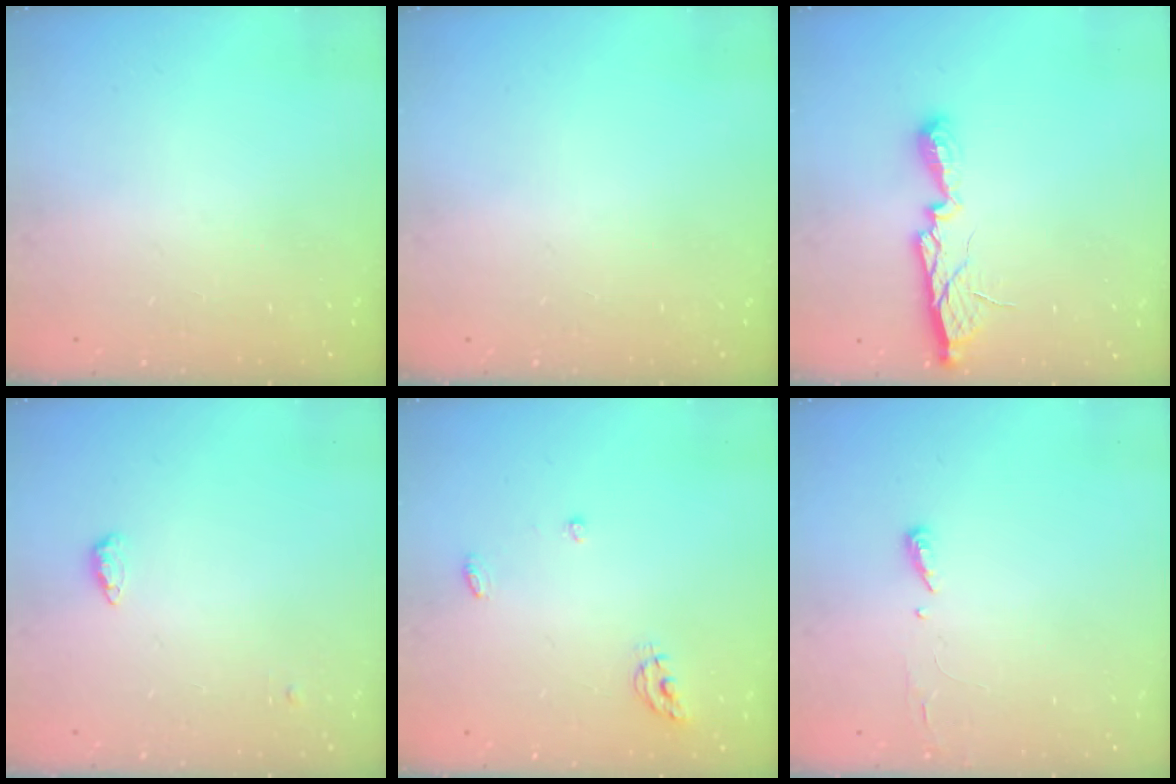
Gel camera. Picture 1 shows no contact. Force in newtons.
{"total": 0.0}
{"total": 9.7, "press": 9.7, "slide": 0.9}
{"total": 8.7, "press": 5.7, "slide": 6.5}
{"total": 4.9, "press": 4.8, "slide": 0.4}
{"total": 2.9, "press": 2.9, "slide": 0.4}